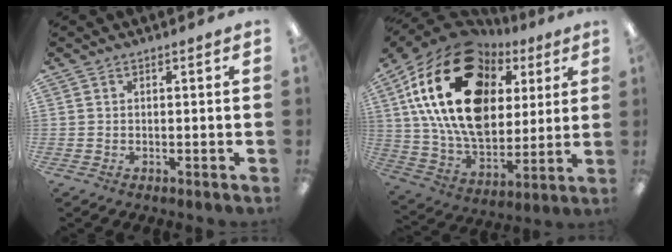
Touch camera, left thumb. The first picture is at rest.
{"total": 27.0, "force": [9.9, 17.5, 17.9], "torque": [-0.348, -0.039, 0.176]}